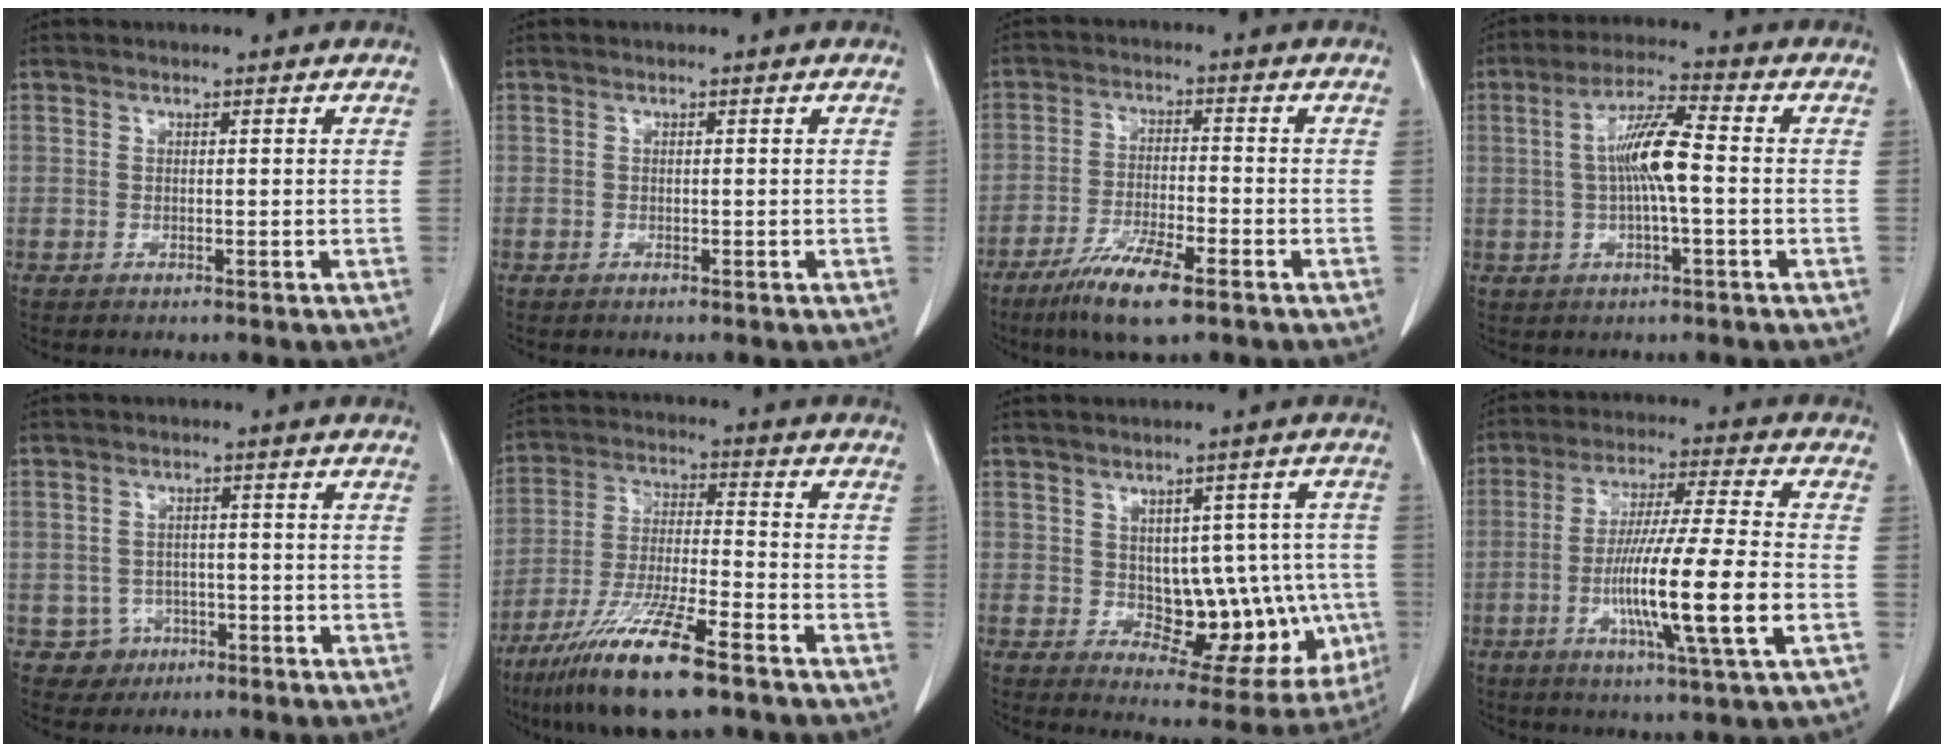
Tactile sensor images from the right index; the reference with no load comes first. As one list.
[{"total": 0.0}, {"total": 8.9, "force": [-5.7, 1.3, 6.7], "torque": [-0.132, -0.017, -0.100]}, {"total": 7.8, "force": [-0.2, 0.6, 7.8], "torque": [-0.151, 0.010, -0.008]}, {"total": 4.1, "force": [-1.7, 3.7, -0.2], "torque": [0.011, 0.017, -0.019]}, {"total": 15.2, "force": [-9.8, 1.7, 11.6], "torque": [-0.239, -0.039, -0.179]}, {"total": 13.2, "force": [-1.0, 7.1, 11.1], "torque": [-0.119, 0.017, 0.013]}, {"total": 15.3, "force": [-3.8, -0.3, 14.8], "torque": [-0.272, -0.014, -0.072]}]